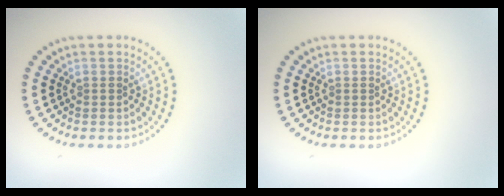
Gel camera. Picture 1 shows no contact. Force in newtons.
{"total": 0.0}